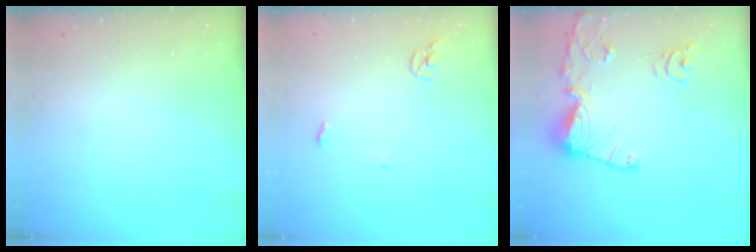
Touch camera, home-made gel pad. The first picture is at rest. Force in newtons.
{"total": 4.3, "press": 4.3, "slide": 0.3}
{"total": 18.1, "press": 18.0, "slide": 2.0}